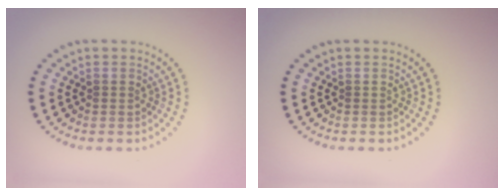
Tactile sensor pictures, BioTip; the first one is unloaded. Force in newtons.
{"total": 0.0}